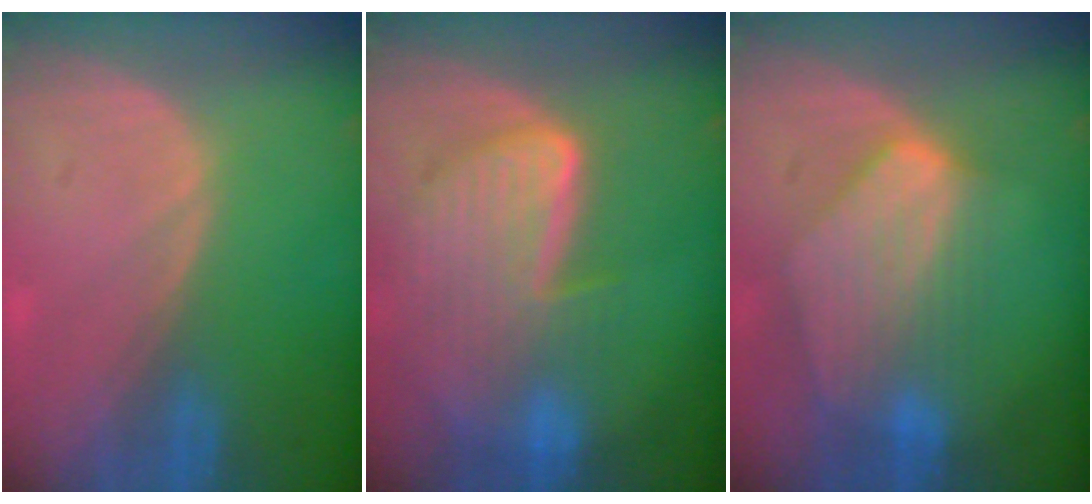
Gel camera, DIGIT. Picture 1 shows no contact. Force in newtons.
{"total": 9.4, "press": 8.1, "slide": 4.9}
{"total": 8.2, "press": 7.6, "slide": 3.0}